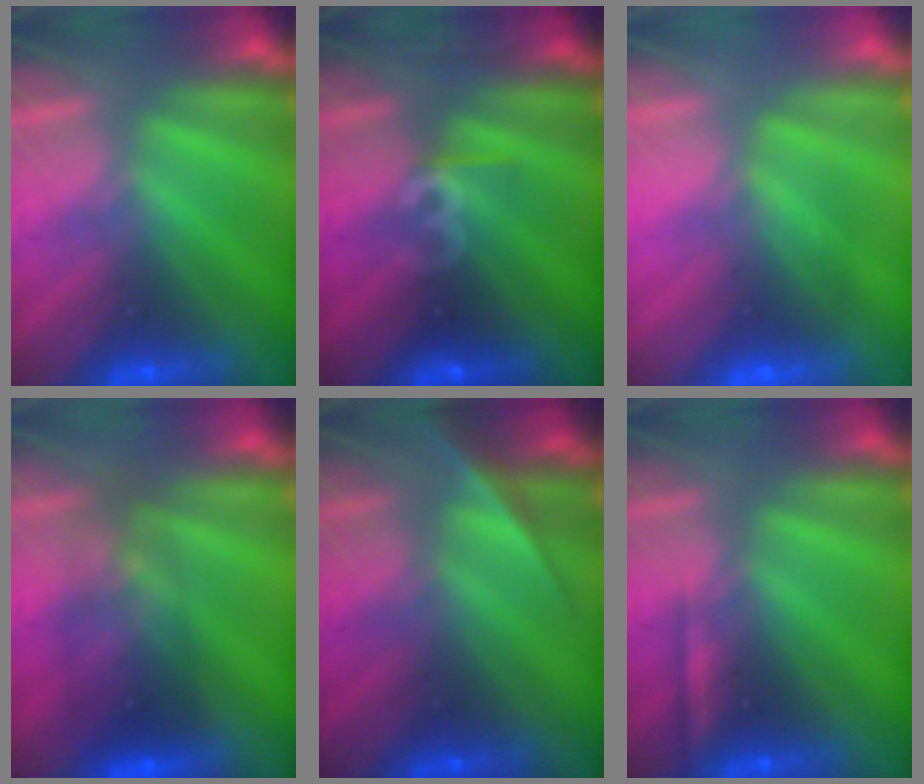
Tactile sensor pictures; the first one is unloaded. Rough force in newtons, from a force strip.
{"total": 3.3}
{"total": 2.7}
{"total": 7.2}
{"total": 2.3}
{"total": 2.2}